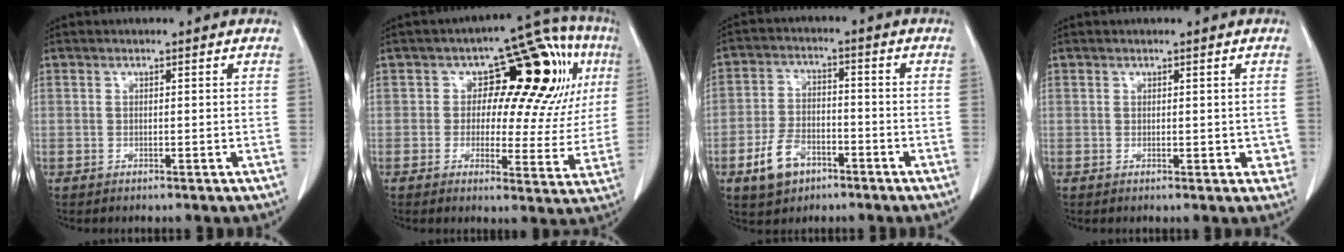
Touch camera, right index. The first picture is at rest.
{"total": 16.0, "force": [4.3, 7.6, 13.4], "torque": [-0.139, 0.040, 0.054]}
{"total": 7.6, "force": [-4.2, 4.7, 4.3], "torque": [-0.096, 0.007, -0.070]}
{"total": 2.1, "force": [0.0, 1.4, 1.5], "torque": [-0.004, 0.001, 0.001]}